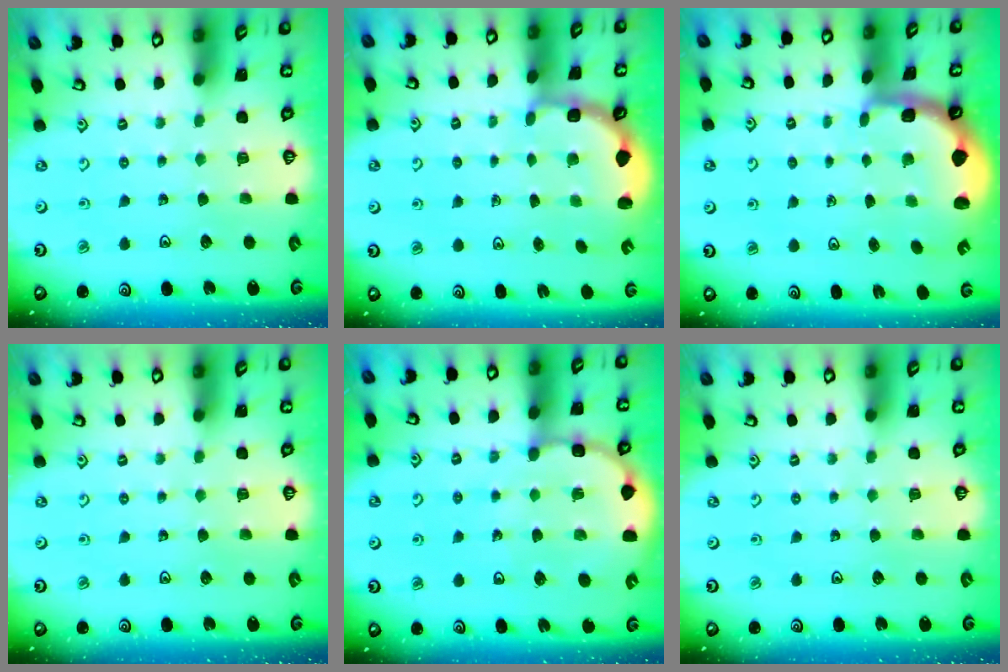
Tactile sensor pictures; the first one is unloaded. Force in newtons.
{"total": 2.8, "press": 2.5, "slide": 1.4}
{"total": 2.3, "press": 2.0, "slide": 1.0}
{"total": 0.0}
{"total": 8.2, "press": 7.9, "slide": 2.2}
{"total": 0.0}